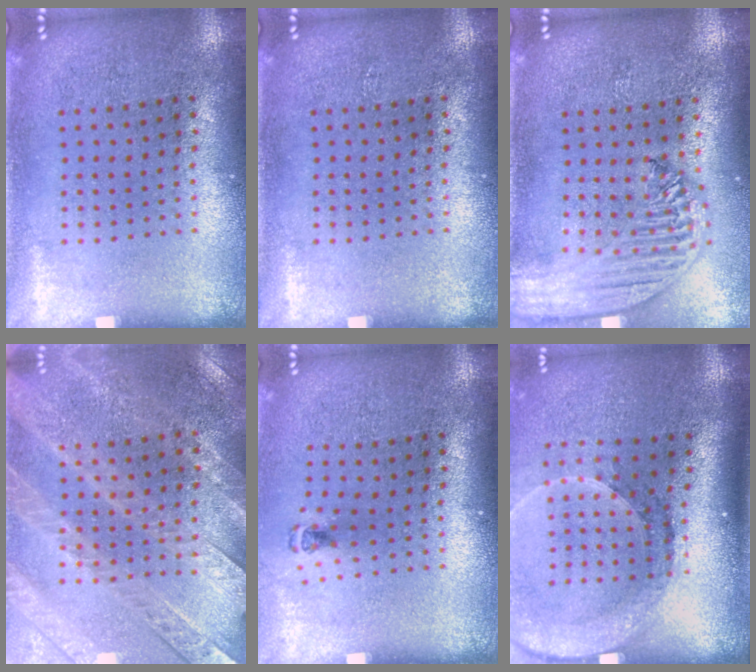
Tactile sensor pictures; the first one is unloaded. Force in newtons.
{"total": 0.0}
{"total": 2.6, "press": 2.1, "slide": 1.5}
{"total": 3.0, "press": 2.7, "slide": 1.1}
{"total": 0.5, "press": 0.4, "slide": 0.3}
{"total": 2.7, "press": 2.0, "slide": 1.8}